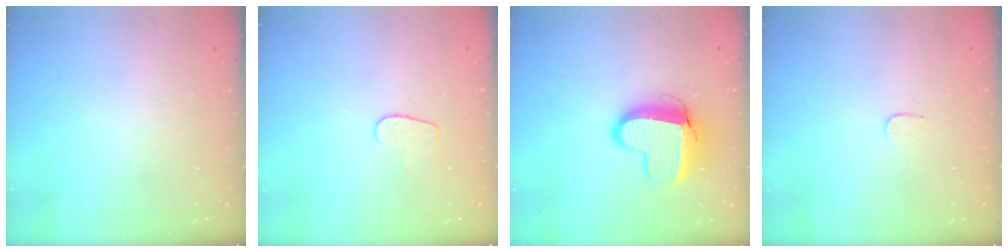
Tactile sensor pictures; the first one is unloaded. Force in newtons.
{"total": 5.4, "press": 5.4, "slide": 0.6}
{"total": 11.6, "press": 11.6, "slide": 0.6}
{"total": 3.7, "press": 3.7, "slide": 0.3}